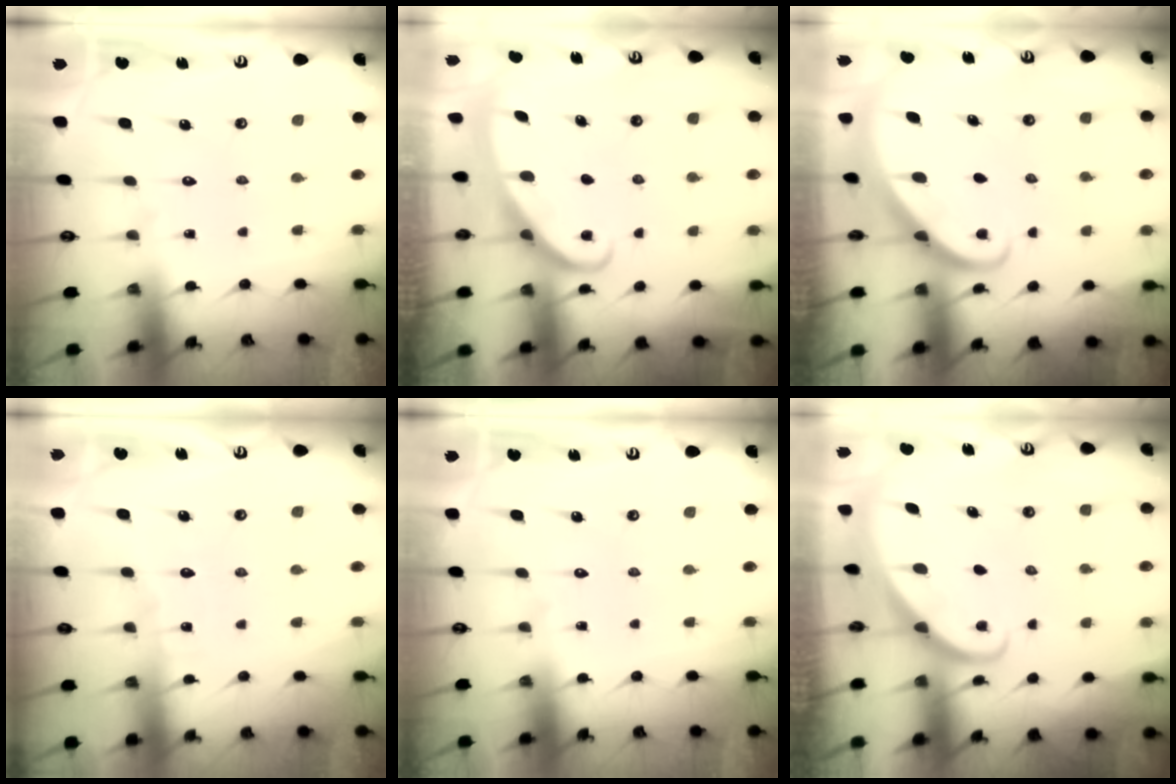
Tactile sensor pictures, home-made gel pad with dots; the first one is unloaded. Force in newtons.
{"total": 2.8, "press": 2.8, "slide": 0.4}
{"total": 2.3, "press": 2.3, "slide": 0.3}
{"total": 2.3, "press": 2.3, "slide": 0.2}
{"total": 0.0}
{"total": 1.5, "press": 1.5, "slide": 0.0}